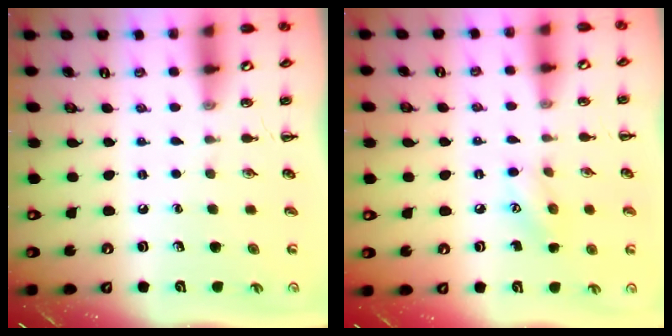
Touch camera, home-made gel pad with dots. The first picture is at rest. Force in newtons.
{"total": 7.3, "press": 7.2, "slide": 1.1}